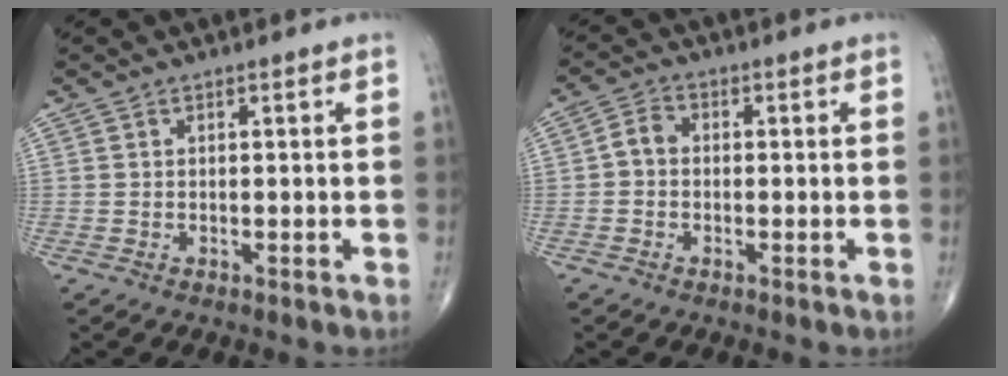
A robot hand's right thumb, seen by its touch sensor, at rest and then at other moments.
{"total": 3.2, "force": [-0.4, 2.5, 2.0], "torque": [-0.028, 0.011, -0.019]}